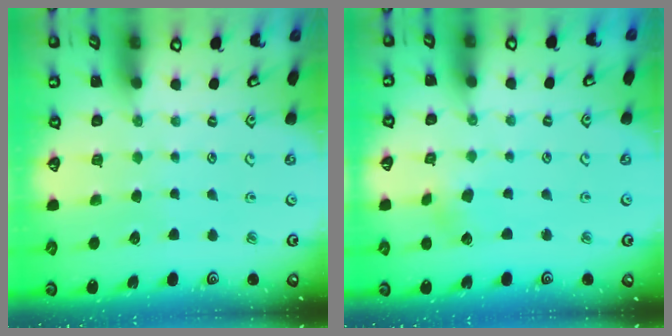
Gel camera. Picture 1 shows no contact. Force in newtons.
{"total": 2.5, "press": 2.5, "slide": 0.4}